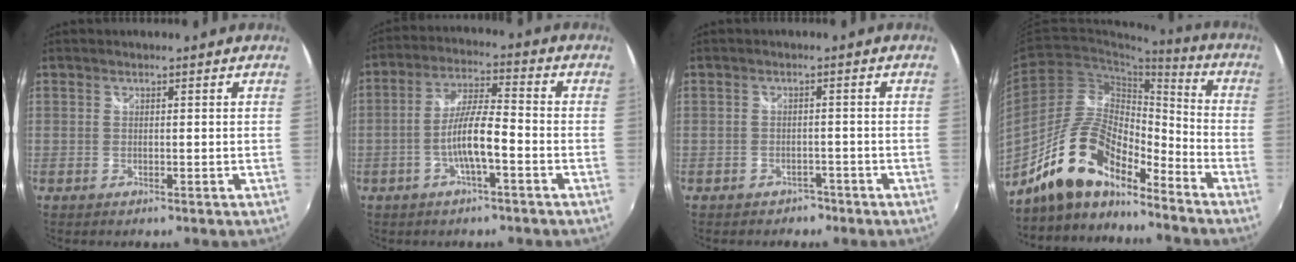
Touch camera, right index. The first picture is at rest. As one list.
[{"total": 6.6, "force": [-2.6, 0.9, 6.0], "torque": [-0.117, 0.005, -0.046]}, {"total": 3.7, "force": [-2.6, 2.4, 0.6], "torque": [-0.017, 0.000, -0.036]}, {"total": 15.5, "force": [-12.1, 5.0, 8.4], "torque": [-0.165, 0.008, -0.231]}]